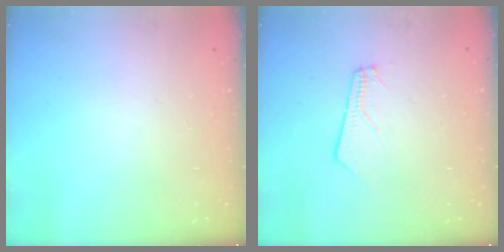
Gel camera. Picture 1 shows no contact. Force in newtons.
{"total": 2.7, "press": 2.7, "slide": 0.4}